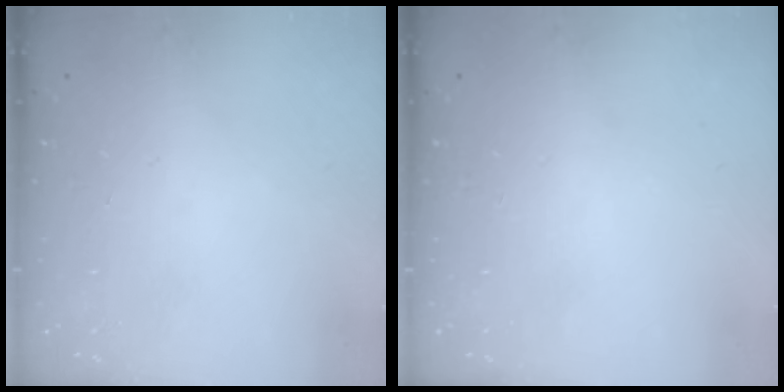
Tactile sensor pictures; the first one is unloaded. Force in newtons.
{"total": 0.0}